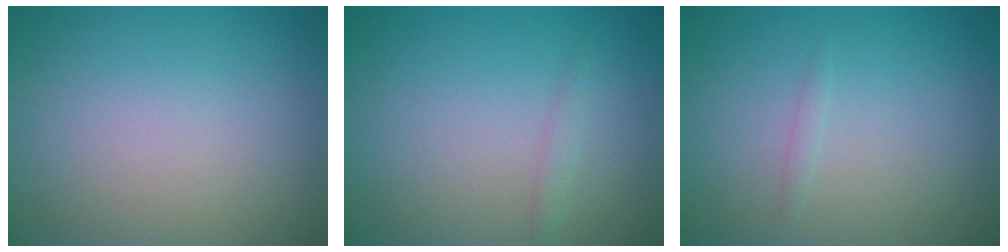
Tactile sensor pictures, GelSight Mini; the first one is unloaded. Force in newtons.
{"total": 0.8, "press": 0.8, "slide": 0.0}
{"total": 0.6, "press": 0.6, "slide": 0.0}